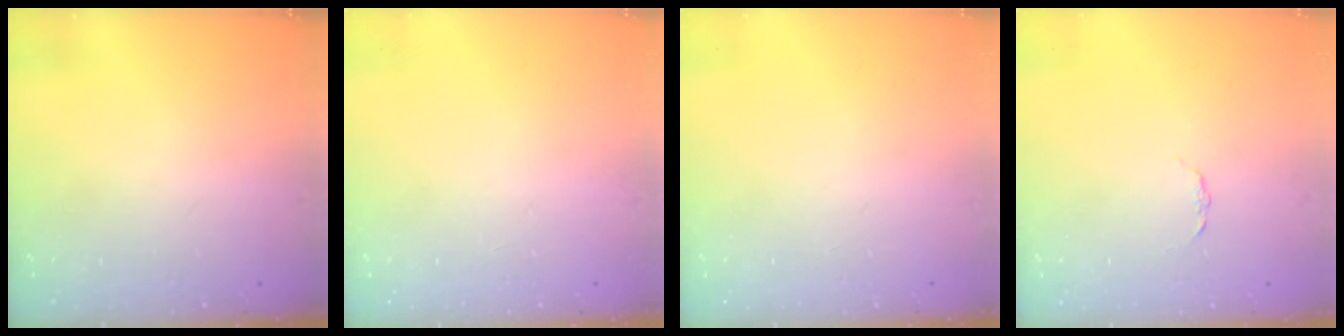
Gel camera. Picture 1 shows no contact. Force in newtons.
{"total": 0.0}
{"total": 0.0}
{"total": 2.0, "press": 2.0, "slide": 0.3}